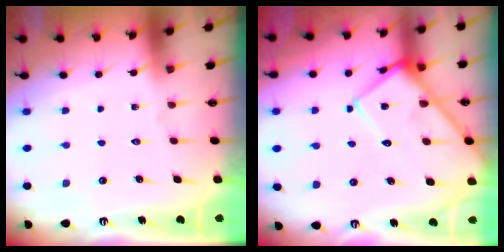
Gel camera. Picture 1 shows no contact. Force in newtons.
{"total": 14.4, "press": 14.4, "slide": 1.2}